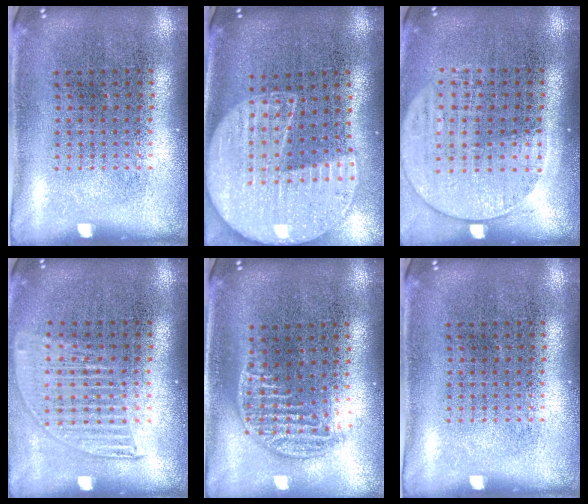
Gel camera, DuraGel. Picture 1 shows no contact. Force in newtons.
{"total": 2.2, "press": 1.9, "slide": 1.0}
{"total": 1.6, "press": 1.5, "slide": 0.7}
{"total": 1.2, "press": 1.0, "slide": 0.6}
{"total": 1.3, "press": 1.1, "slide": 0.7}
{"total": 0.0}